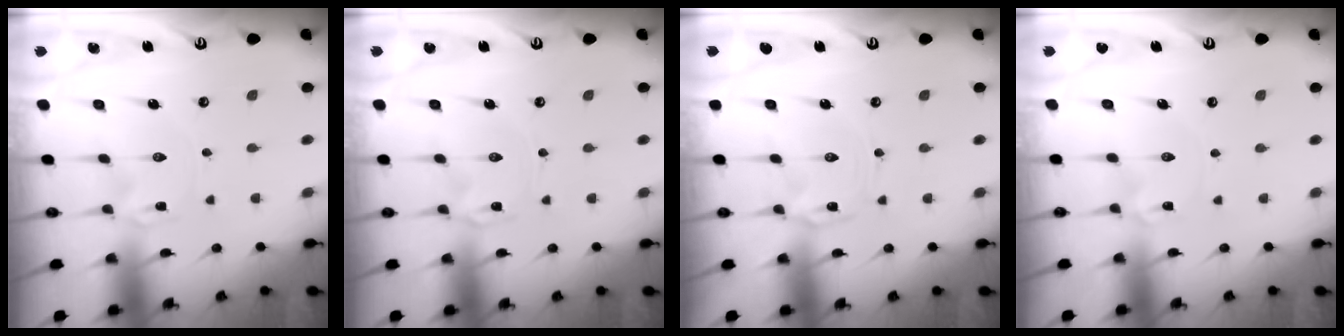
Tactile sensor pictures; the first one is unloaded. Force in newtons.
{"total": 0.7, "press": 0.7, "slide": 0.2}
{"total": 1.0, "press": 1.0, "slide": 0.1}
{"total": 0.7, "press": 0.7, "slide": 0.1}